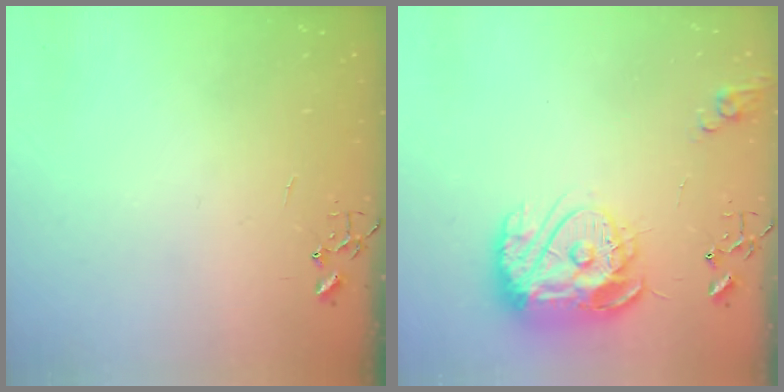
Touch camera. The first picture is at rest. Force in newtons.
{"total": 17.5, "press": 17.4, "slide": 1.8}